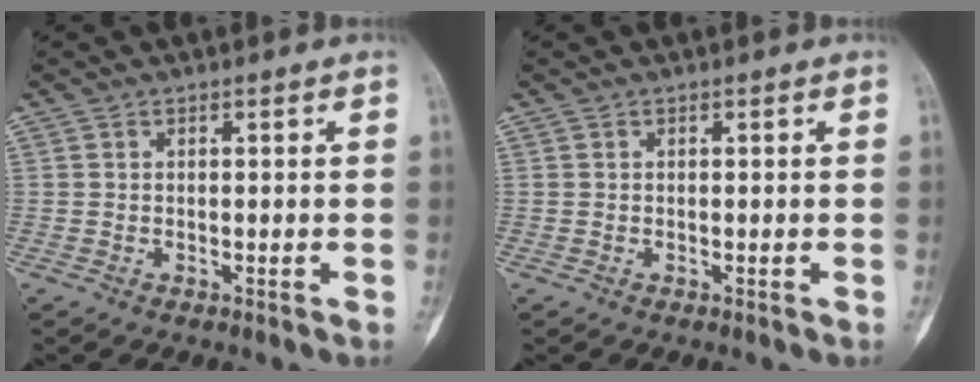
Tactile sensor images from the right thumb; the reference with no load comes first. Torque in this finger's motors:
{"motor_torque": [0.00, 0.00, 0.04, 0.00, 0.01]}